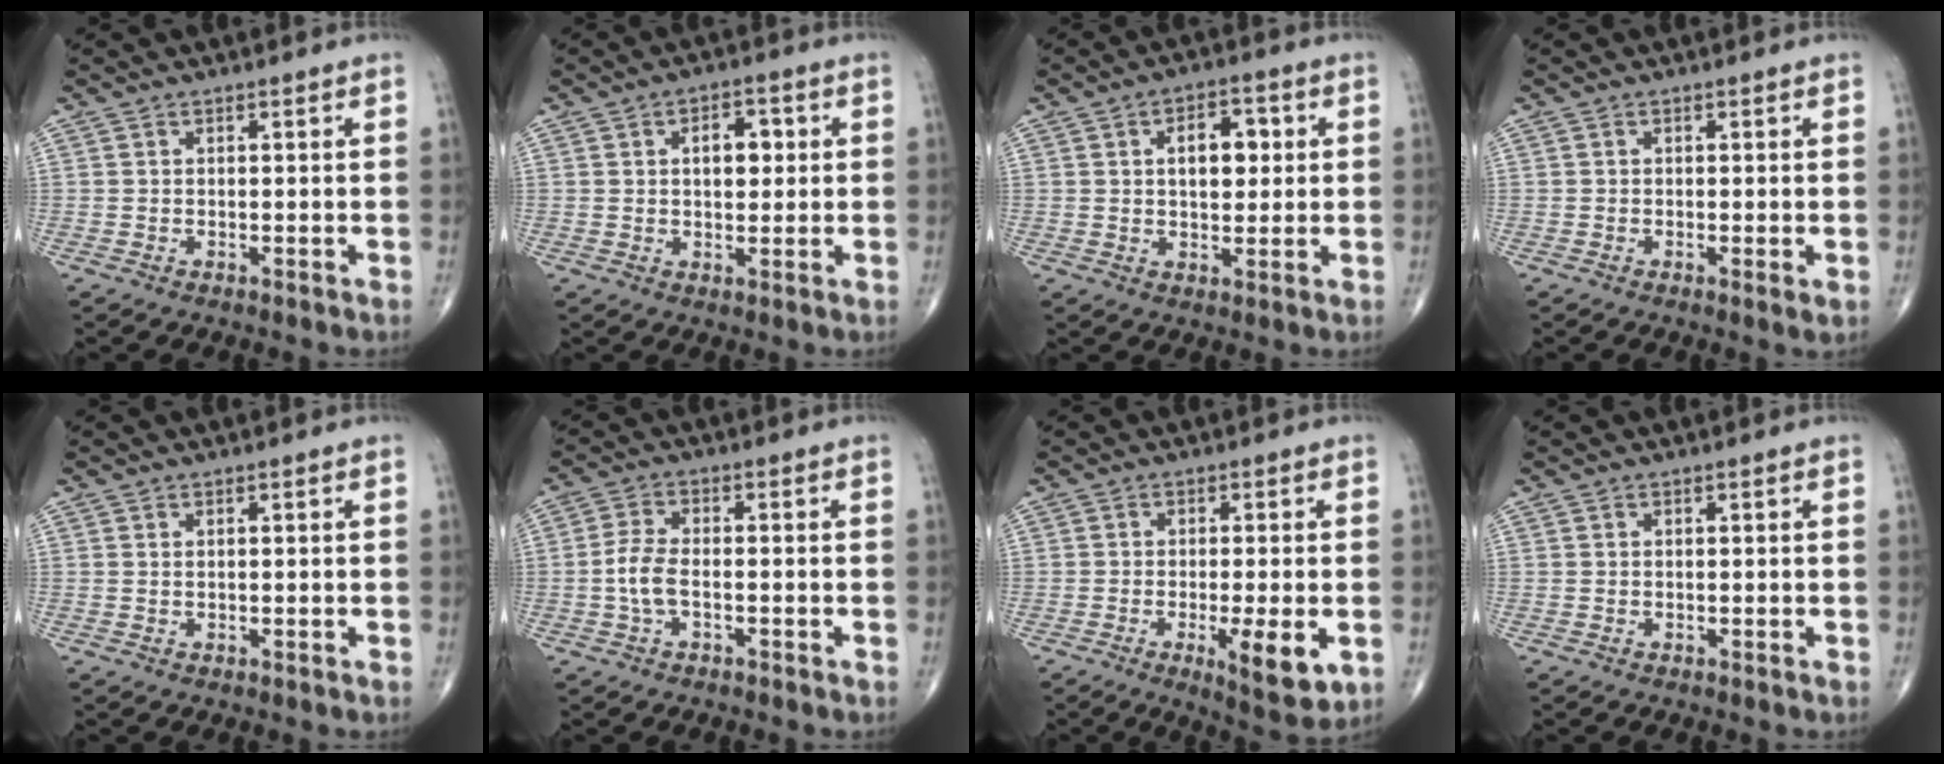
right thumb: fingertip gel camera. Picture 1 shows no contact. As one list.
[{"total": 5.8, "force": [1.2, 3.4, 4.5], "torque": [-0.047, 0.004, 0.015]}, {"total": 7.8, "force": [1.5, 4.5, 6.2], "torque": [-0.066, 0.003, 0.022]}, {"total": 1.4, "force": [-0.3, 0.2, 1.4], "torque": [-0.027, -0.008, -0.008]}, {"total": 0.0}, {"total": 4.7, "force": [-1.2, 2.2, 4.0], "torque": [-0.090, 0.014, -0.027]}, {"total": 8.7, "force": [-2.6, 2.1, 8.1], "torque": [-0.116, -0.017, -0.036]}, {"total": 0.0}]